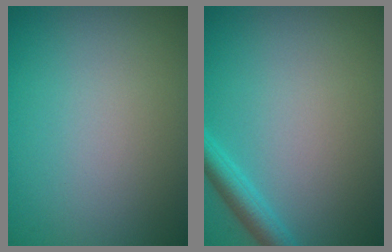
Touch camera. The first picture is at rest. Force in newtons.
{"total": 2.3, "press": 2.2, "slide": 0.2}